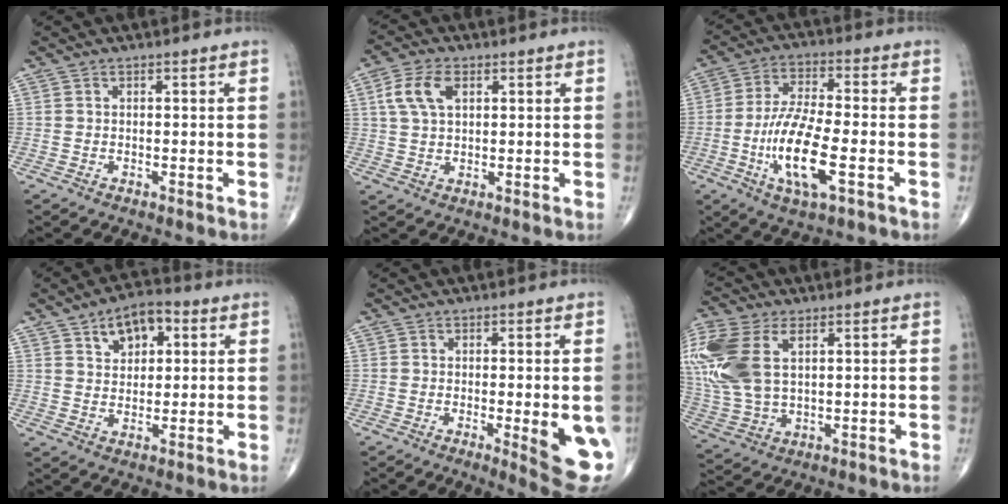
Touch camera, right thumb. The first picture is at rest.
{"total": 7.0, "force": [2.3, 4.0, 5.3], "torque": [-0.110, 0.005, 0.044]}
{"total": 13.5, "force": [-3.9, 4.1, 12.3], "torque": [-0.244, 0.011, -0.073]}
{"total": 8.5, "force": [3.7, 5.2, 5.7], "torque": [-0.057, -0.002, 0.053]}
{"total": 10.4, "force": [-2.0, 2.3, 9.9], "torque": [-0.113, -0.020, -0.021]}
{"total": 20.3, "force": [6.1, 12.0, 15.2], "torque": [-0.390, 0.004, 0.122]}